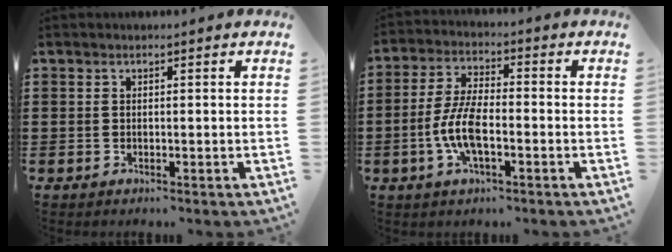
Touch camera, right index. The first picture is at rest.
{"total": 7.7, "force": [-2.2, 2.7, 6.9], "torque": [-0.158, -0.011, -0.045]}